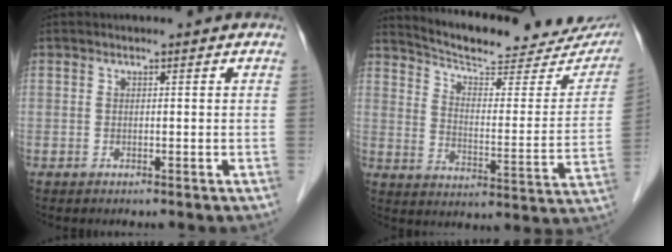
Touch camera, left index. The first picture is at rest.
{"total": 22.9, "force": [20.7, 4.6, 8.8], "torque": [-0.125, -0.045, 0.264]}